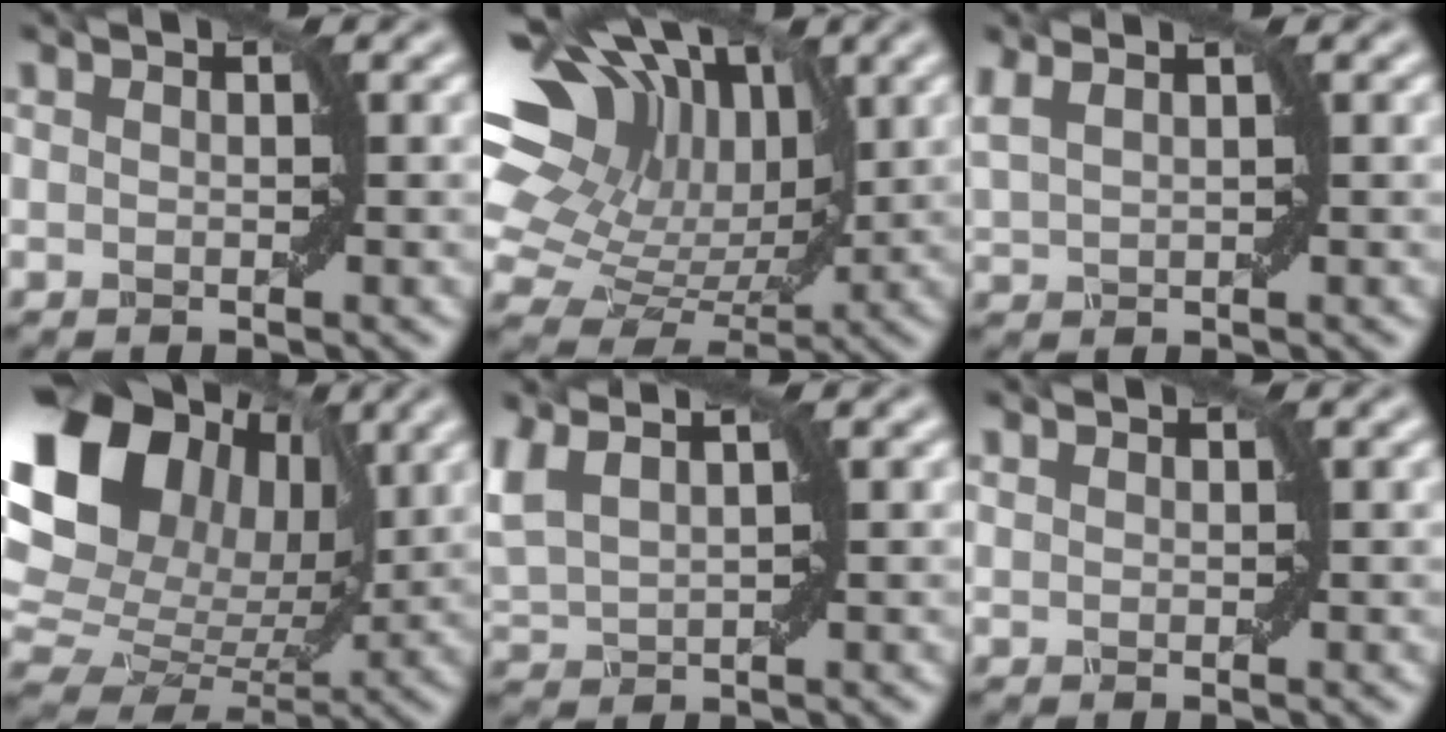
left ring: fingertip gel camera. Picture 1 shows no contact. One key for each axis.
{"total": 14.8, "fx": 5.9, "fy": 9.8, "fz": 9.4, "tx": -0.183, "ty": 0.042, "tz": 0.099}
{"total": 3.6, "fx": 2.3, "fy": 1.4, "fz": 2.4, "tx": -0.058, "ty": 0.018, "tz": 0.037}
{"total": 16.8, "fx": 5.2, "fy": 12.6, "fz": 9.7, "tx": -0.211, "ty": 0.037, "tz": 0.100}
{"total": 4.7, "fx": 2.7, "fy": 2.0, "fz": 3.3, "tx": -0.090, "ty": 0.026, "tz": 0.052}
{"total": 0.6, "fx": 0.5, "fy": 0.3, "fz": 0.1, "tx": -0.003, "ty": 0.003, "tz": 0.010}